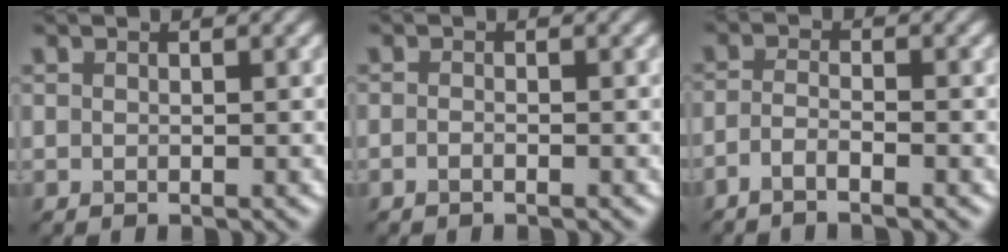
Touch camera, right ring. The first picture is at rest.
{"total": 0.6, "force": [-0.4, 0.2, 0.4], "torque": [-0.008, -0.002, -0.008]}
{"total": 2.2, "force": [-1.4, 0.4, 1.5], "torque": [-0.030, -0.004, -0.037]}